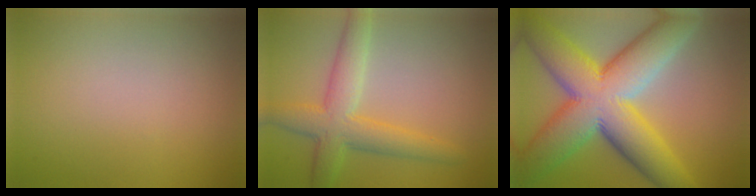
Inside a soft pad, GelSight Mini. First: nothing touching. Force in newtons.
{"total": 6.7, "press": 6.7, "slide": 0.2}
{"total": 14.5, "press": 14.5, "slide": 0.9}